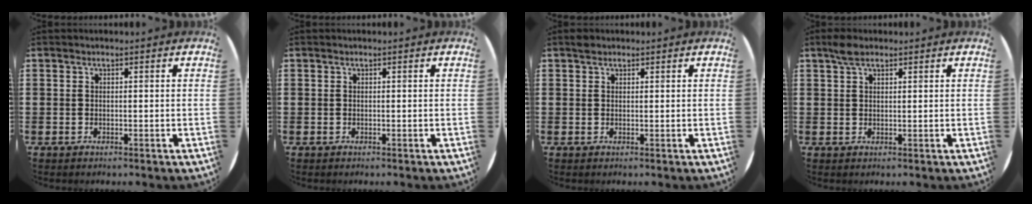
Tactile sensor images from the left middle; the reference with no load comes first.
{"total": 0.0}
{"total": 0.9, "force": [0.8, 0.4, 0.1], "torque": [0.005, -0.001, 0.013]}
{"total": 2.3, "force": [1.7, 1.0, 1.3], "torque": [-0.021, 0.003, 0.028]}